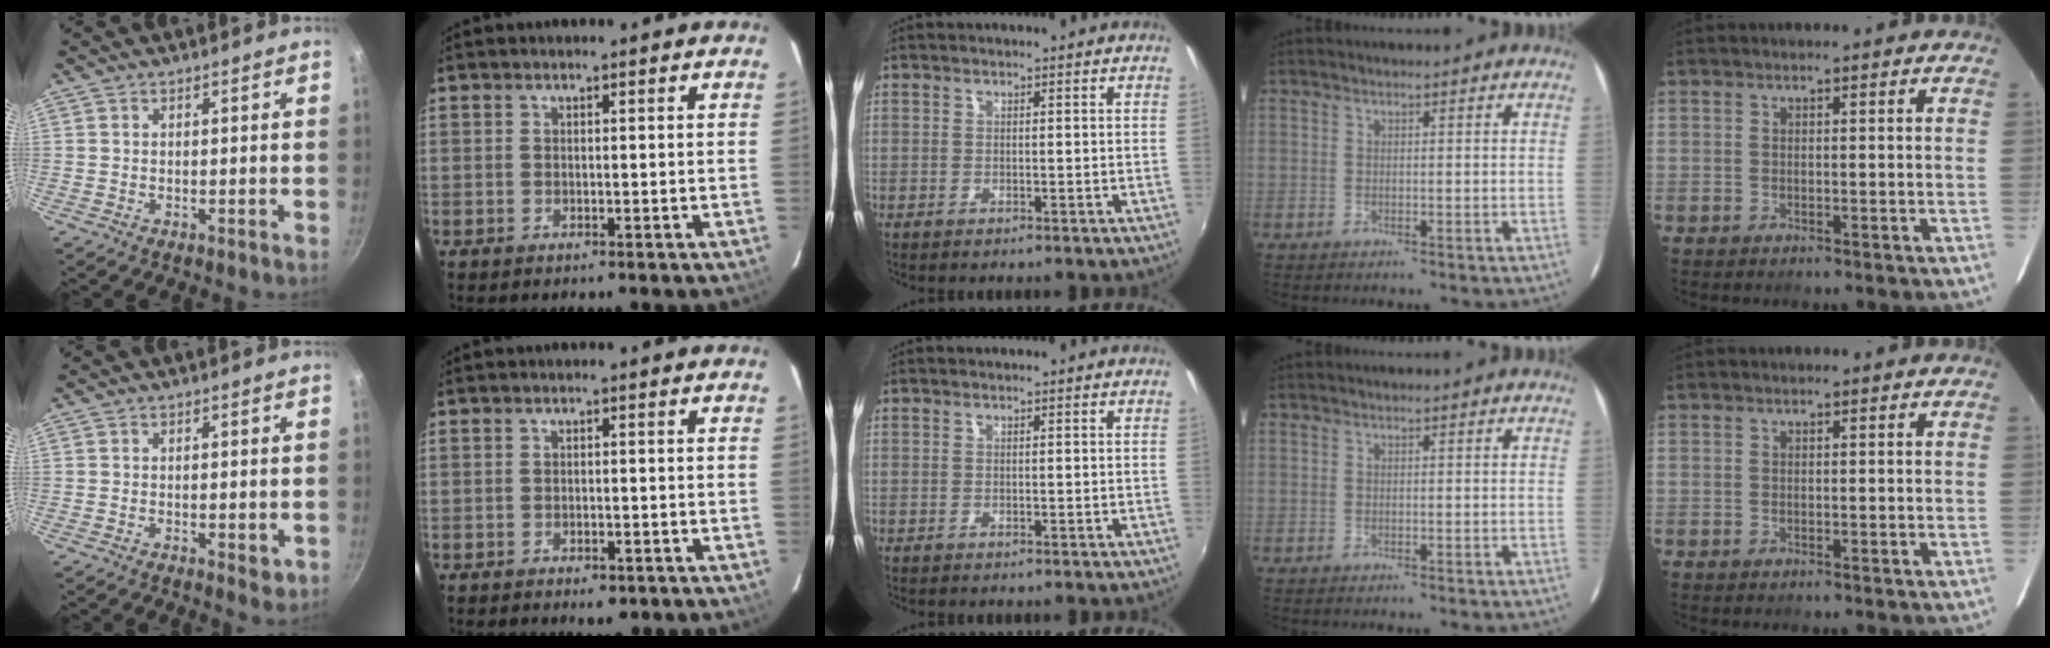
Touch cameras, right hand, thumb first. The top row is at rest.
{"thumb": {"total": 2.9, "force": [-0.5, 1.5, 2.5], "torque": [-0.035, -0.007, -0.006]}, "index": {"total": 3.2, "force": [-2.1, 1.5, 1.9], "torque": [-0.041, -0.005, -0.026]}}